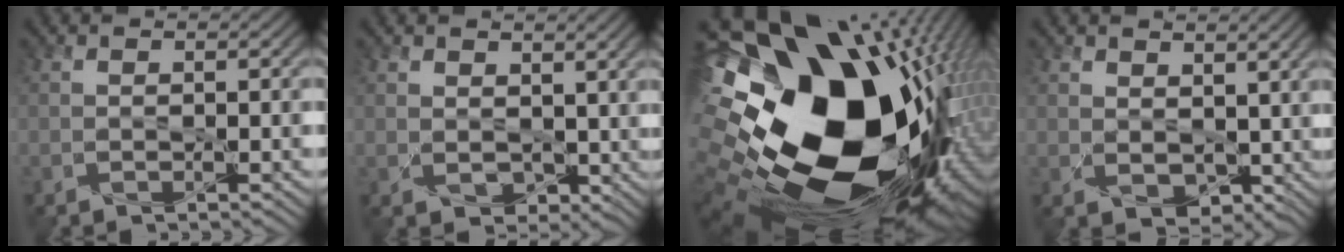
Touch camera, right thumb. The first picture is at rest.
{"total": 3.8, "force": [1.8, 2.6, 2.1], "torque": [-0.049, -0.005, 0.031]}
{"total": 23.8, "force": [1.3, 15.2, 18.3], "torque": [-0.353, -0.081, 0.052]}
{"total": 4.6, "force": [2.4, 3.0, 2.6], "torque": [-0.056, -0.005, 0.044]}